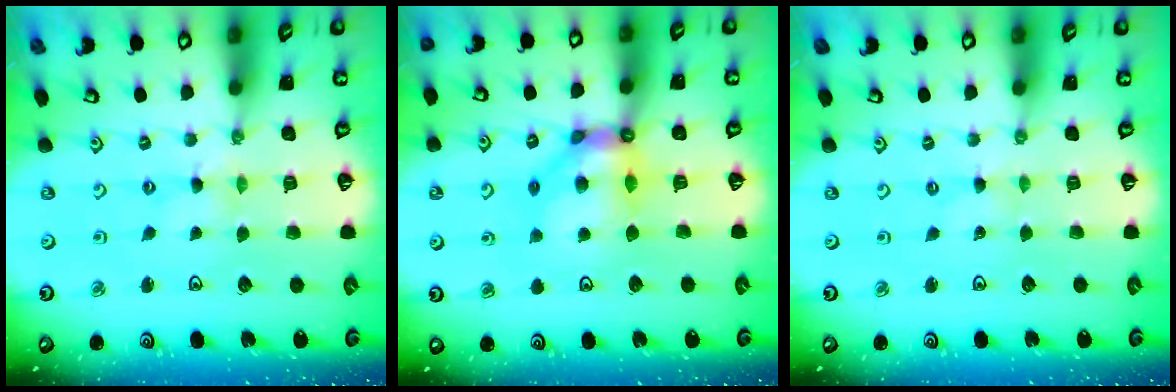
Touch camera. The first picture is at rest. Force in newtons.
{"total": 10.9, "press": 10.8, "slide": 1.0}
{"total": 0.0}